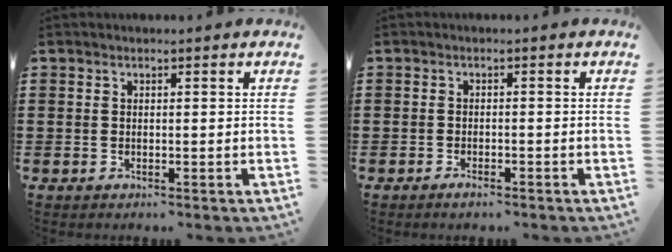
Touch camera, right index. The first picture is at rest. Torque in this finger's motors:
{"motor_torque": [0.54, 1.60, -0.03, -0.01]}